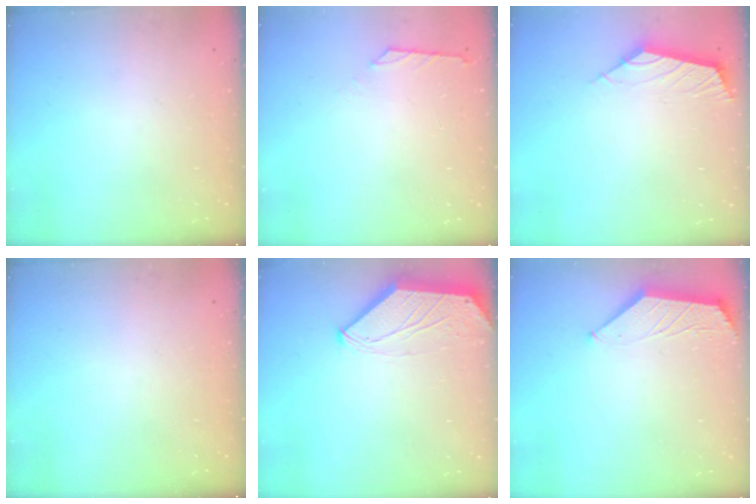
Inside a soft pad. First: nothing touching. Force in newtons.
{"total": 0.6, "press": 0.5, "slide": 0.4}
{"total": 2.9, "press": 2.8, "slide": 0.7}
{"total": 0.0}
{"total": 0.0}
{"total": 1.8, "press": 1.8, "slide": 0.3}